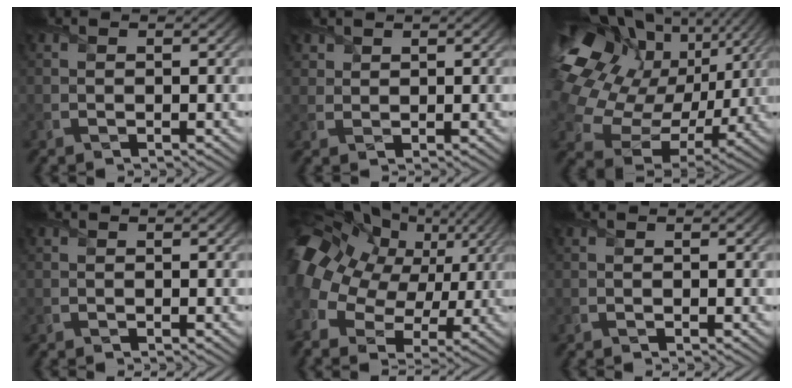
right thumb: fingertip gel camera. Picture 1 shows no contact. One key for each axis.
{"total": 2.3, "fx": 1.7, "fy": 1.5, "fz": 0.5, "tx": -0.018, "ty": -0.001, "tz": 0.040}
{"total": 21.6, "fx": 6.4, "fy": 16.7, "fz": 12.0, "tx": -0.326, "ty": 0.004, "tz": 0.139}
{"total": 0.0}
{"total": 17.9, "fx": 4.2, "fy": 12.5, "fz": 12.2, "tx": -0.284, "ty": 0.020, "tz": 0.079}
{"total": 0.0}